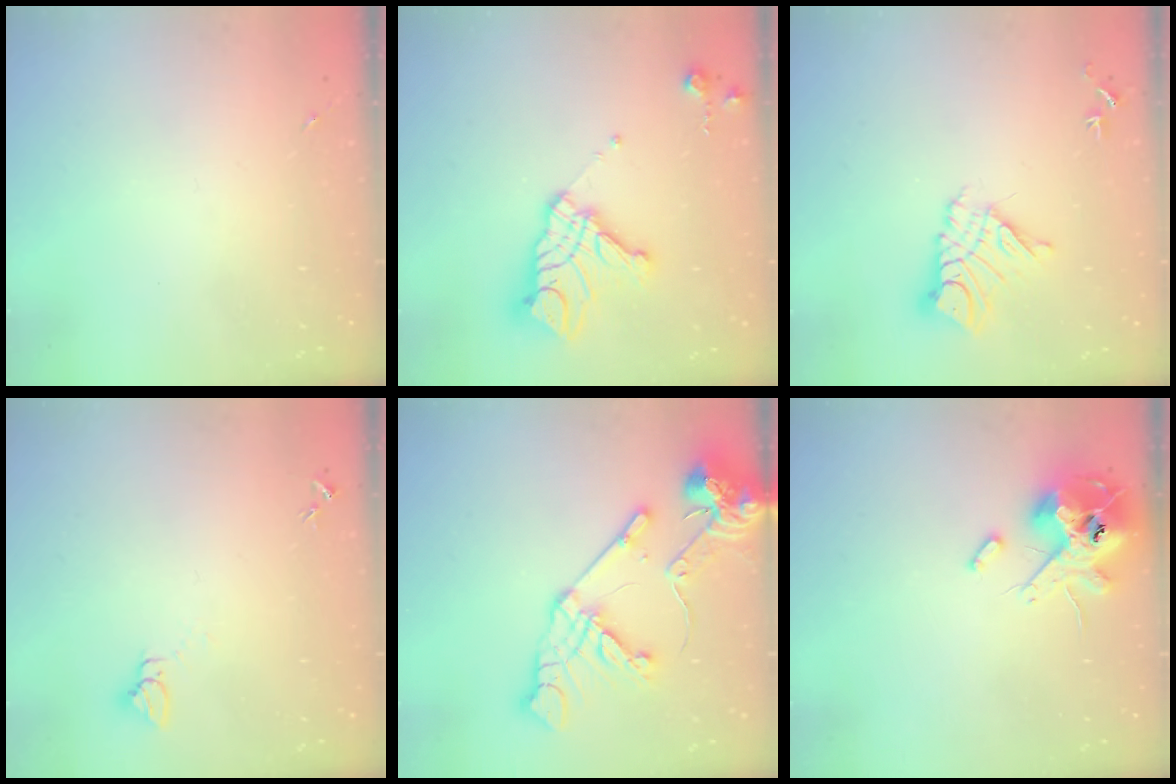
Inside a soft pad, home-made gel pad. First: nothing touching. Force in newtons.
{"total": 18.0, "press": 17.9, "slide": 1.7}
{"total": 11.9, "press": 11.9, "slide": 1.1}
{"total": 2.8, "press": 2.8, "slide": 0.1}
{"total": 17.1, "press": 16.9, "slide": 2.3}
{"total": 13.9, "press": 13.7, "slide": 2.3}